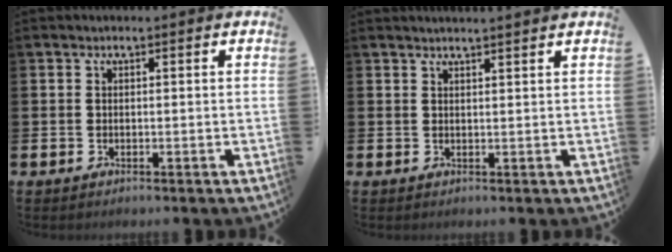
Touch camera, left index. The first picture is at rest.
{"total": 1.5, "force": [1.4, -0.3, 0.1], "torque": [0.000, -0.007, 0.026]}